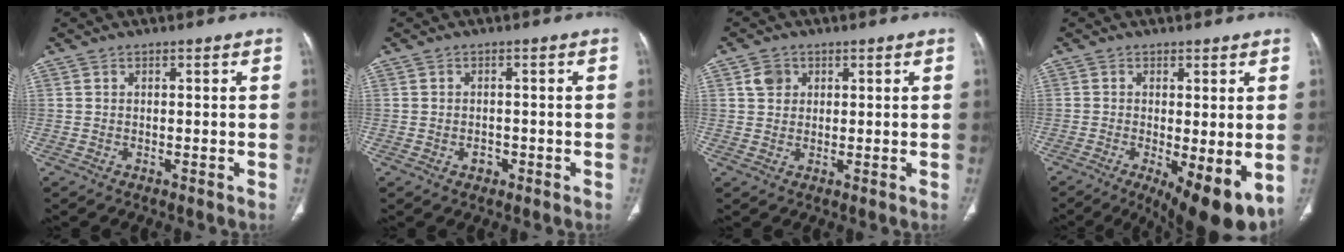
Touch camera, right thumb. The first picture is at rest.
{"total": 1.8, "force": [-0.8, 1.4, 0.8], "torque": [-0.005, 0.005, -0.008]}
{"total": 3.4, "force": [1.3, 2.8, 1.3], "torque": [-0.011, -0.001, 0.024]}
{"total": 12.2, "force": [-3.8, 4.0, 10.9], "torque": [-0.151, -0.024, -0.048]}